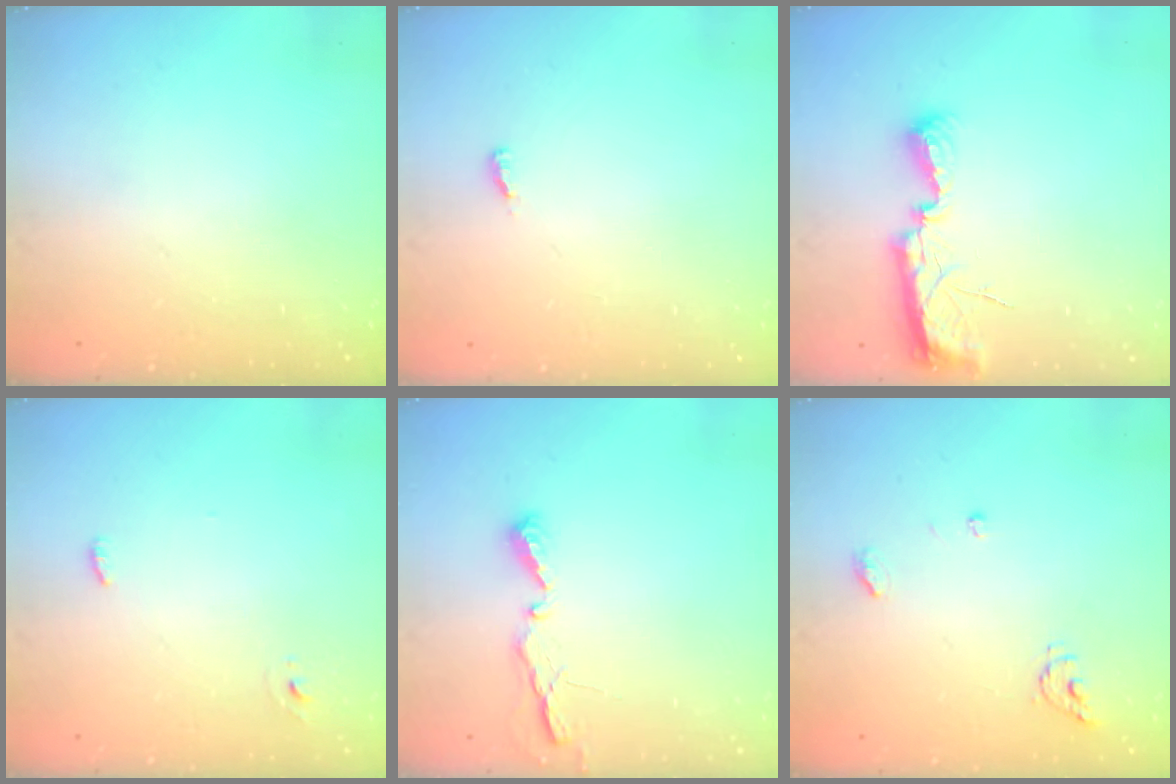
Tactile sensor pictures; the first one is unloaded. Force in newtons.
{"total": 2.6, "press": 2.4, "slide": 1.0}
{"total": 10.0, "press": 8.9, "slide": 4.5}
{"total": 3.1, "press": 2.8, "slide": 1.2}
{"total": 4.5, "press": 4.5, "slide": 0.4}
{"total": 5.2, "press": 5.2, "slide": 0.0}